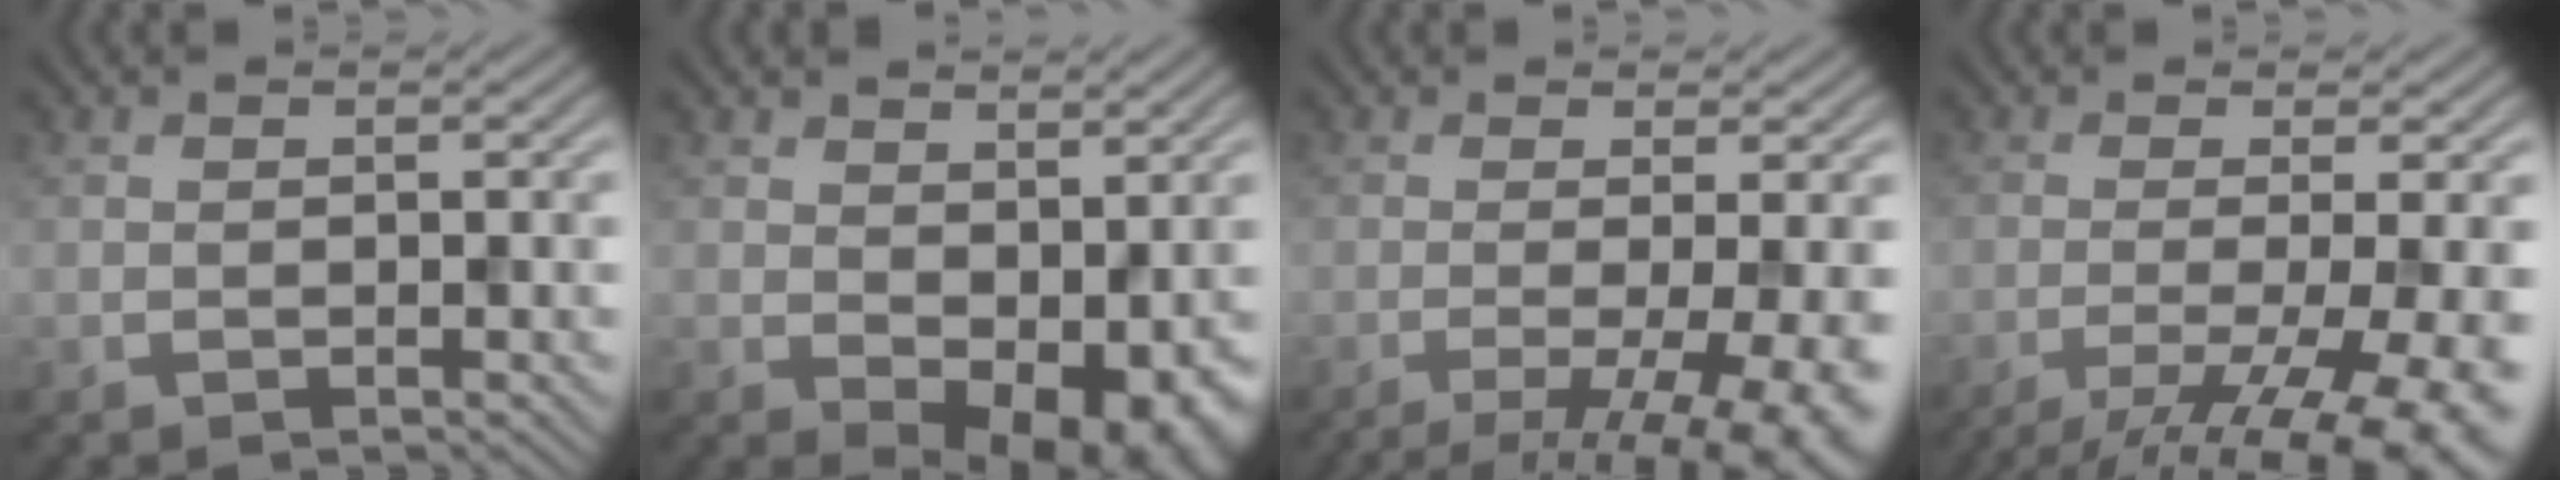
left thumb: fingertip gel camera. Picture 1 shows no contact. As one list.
[{"total": 7.6, "force": [-0.1, 4.6, 6.1], "torque": [-0.080, -0.022, 0.014]}, {"total": 9.8, "force": [-3.3, 2.6, 8.9], "torque": [-0.115, -0.008, -0.041]}, {"total": 11.8, "force": [-5.8, 2.6, 9.9], "torque": [-0.140, -0.007, -0.078]}]